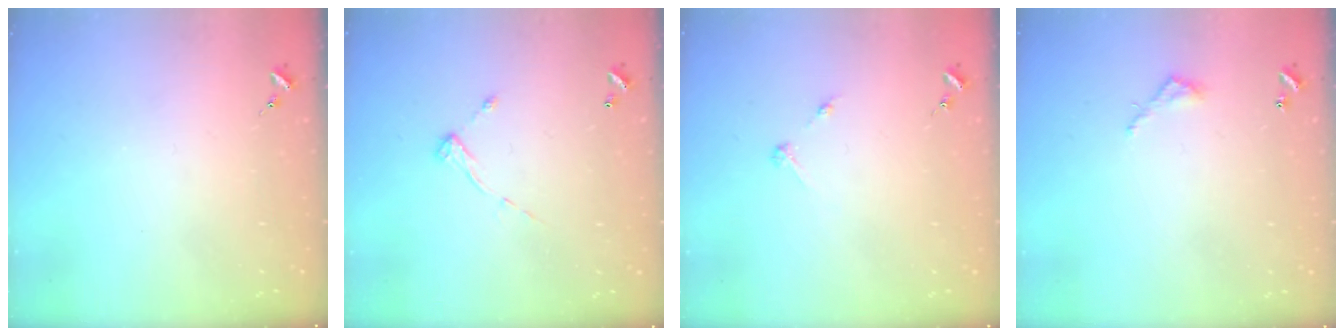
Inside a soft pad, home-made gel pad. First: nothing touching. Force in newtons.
{"total": 6.2, "press": 6.2, "slide": 0.3}
{"total": 2.7, "press": 2.7, "slide": 0.3}
{"total": 3.9, "press": 3.9, "slide": 0.3}